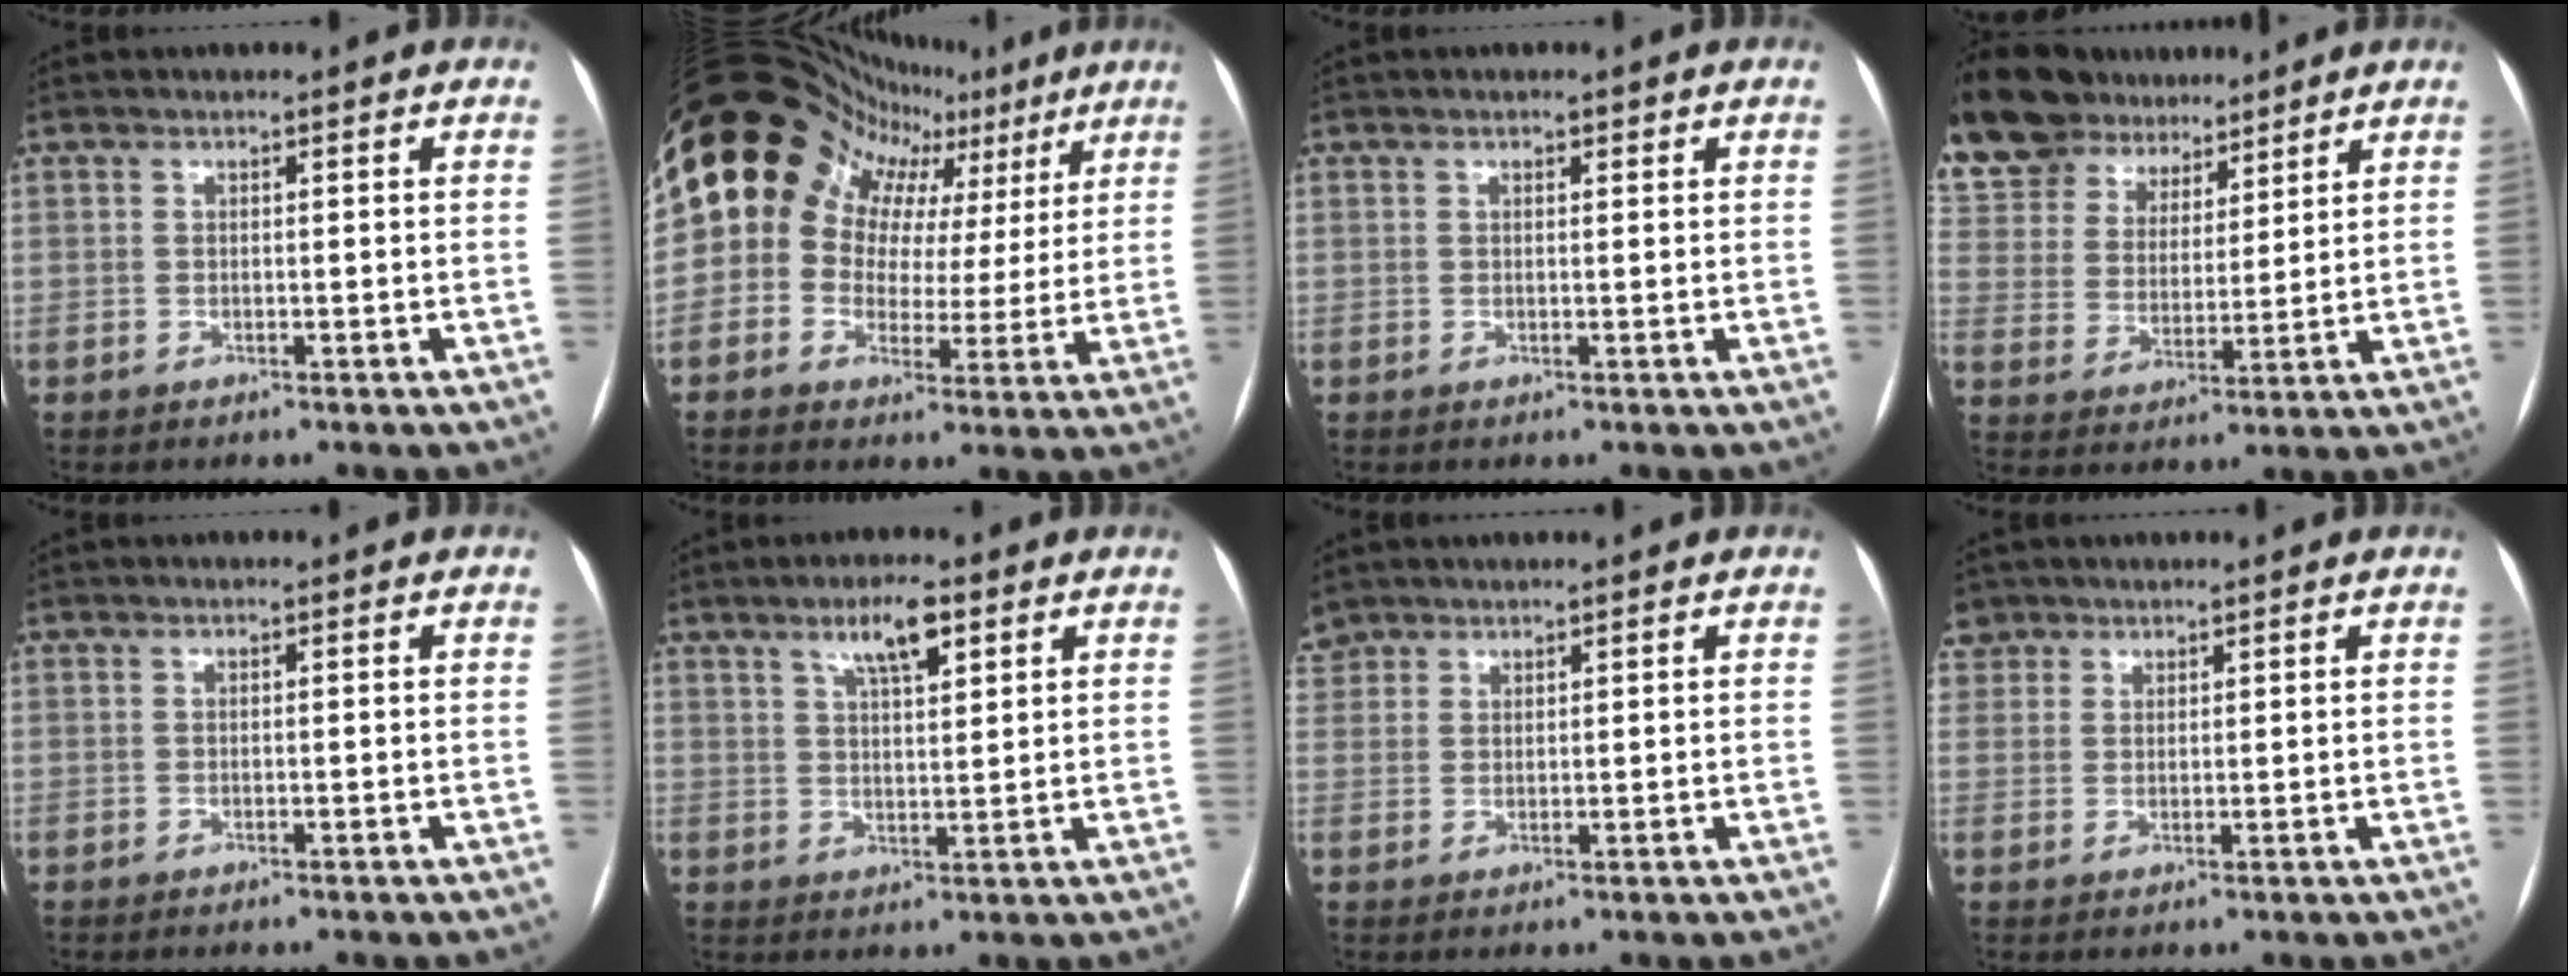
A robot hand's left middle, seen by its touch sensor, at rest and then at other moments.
{"total": 16.5, "force": [7.8, 12.2, 8.0], "torque": [-0.124, 0.065, 0.102]}
{"total": 0.7, "force": [0.5, 0.4, 0.4], "torque": [-0.009, 0.001, 0.006]}
{"total": 17.0, "force": [14.6, 6.7, 5.5], "torque": [-0.148, 0.032, 0.268]}
{"total": 0.0}
{"total": 5.9, "force": [3.5, 1.4, 4.6], "torque": [-0.083, 0.006, 0.060]}
{"total": 5.2, "force": [3.9, 3.3, 0.7], "torque": [-0.024, 0.017, 0.082]}
{"total": 4.4, "force": [3.0, 3.2, -0.1], "torque": [0.010, 0.011, 0.058]}